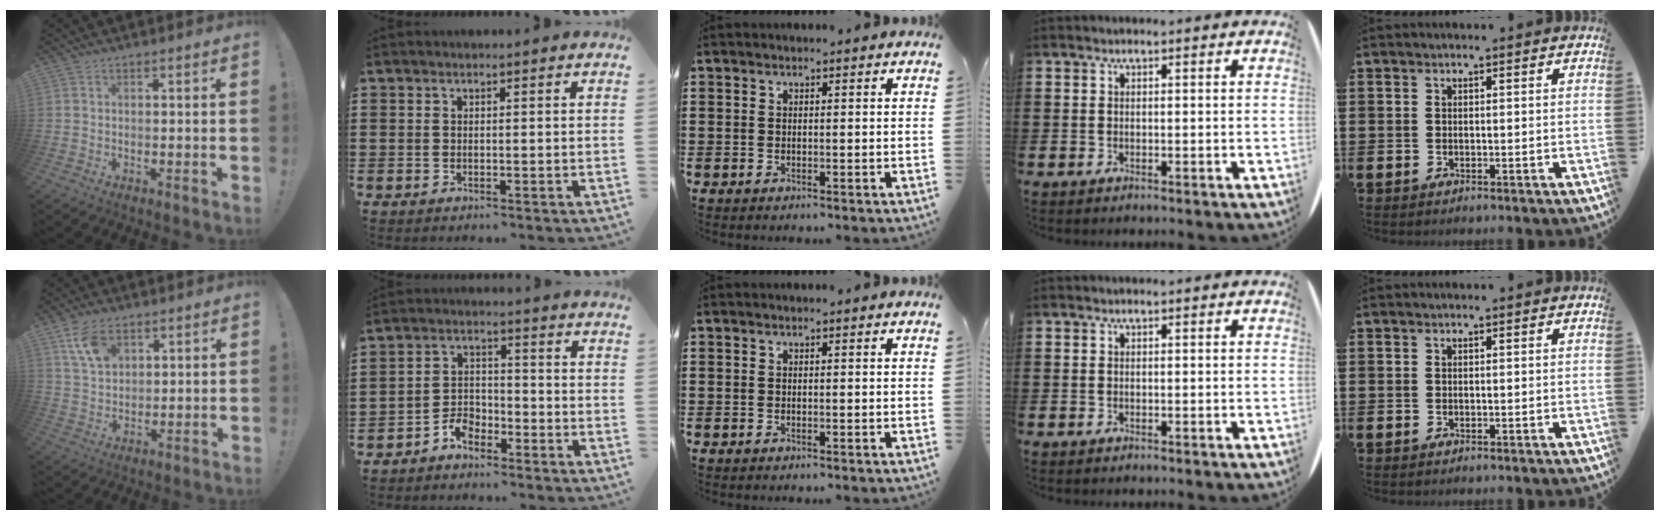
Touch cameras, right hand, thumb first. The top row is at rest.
{"thumb": {"total": 8.8, "force": [4.8, 5.3, 5.1], "torque": [-0.089, -0.013, 0.094]}, "index": {"total": 4.2, "force": [-3.3, 2.2, 1.4], "torque": [-0.036, 0.011, -0.067]}}